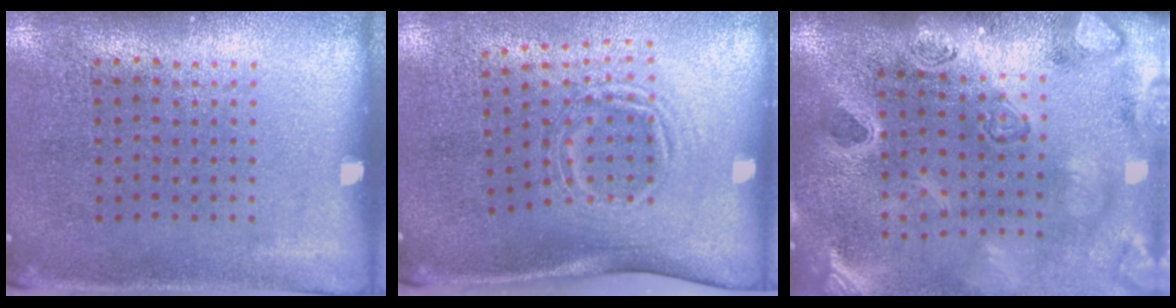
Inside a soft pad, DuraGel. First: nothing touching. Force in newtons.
{"total": 1.7, "press": 1.2, "slide": 1.2}
{"total": 4.2, "press": 3.3, "slide": 2.6}